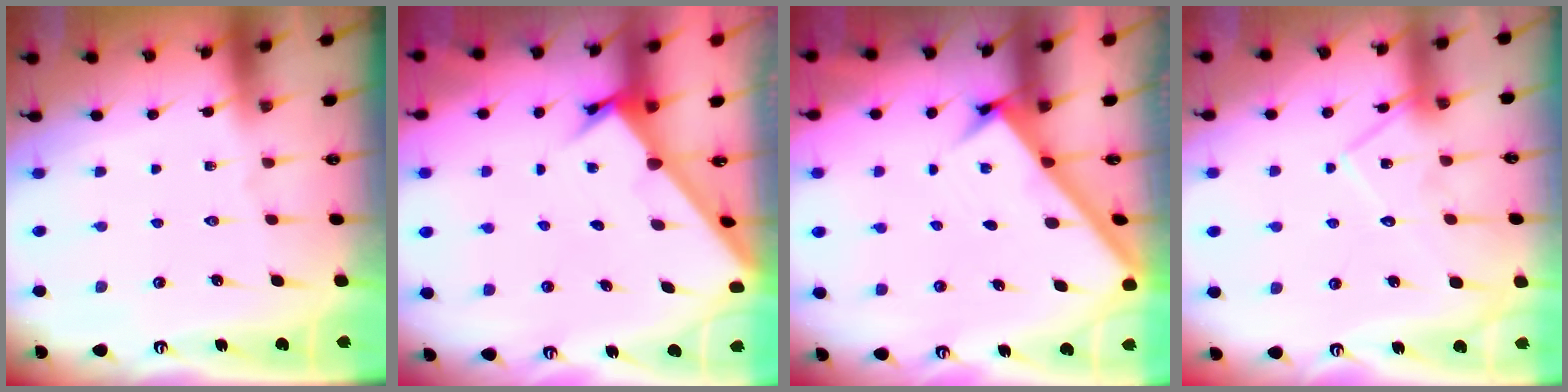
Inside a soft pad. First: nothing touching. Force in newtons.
{"total": 2.6, "press": 2.6, "slide": 0.3}
{"total": 2.9, "press": 2.9, "slide": 0.4}
{"total": 12.9, "press": 12.9, "slide": 0.8}